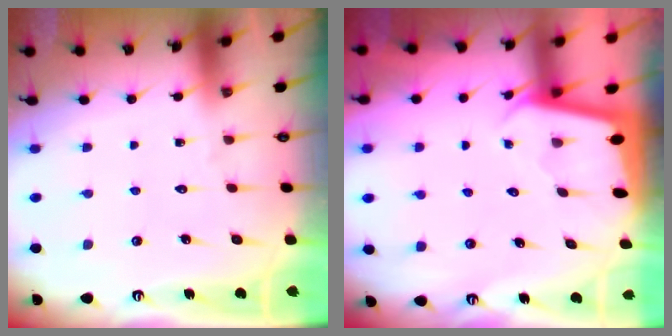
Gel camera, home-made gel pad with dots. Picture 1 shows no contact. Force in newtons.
{"total": 2.0, "press": 2.0, "slide": 0.1}